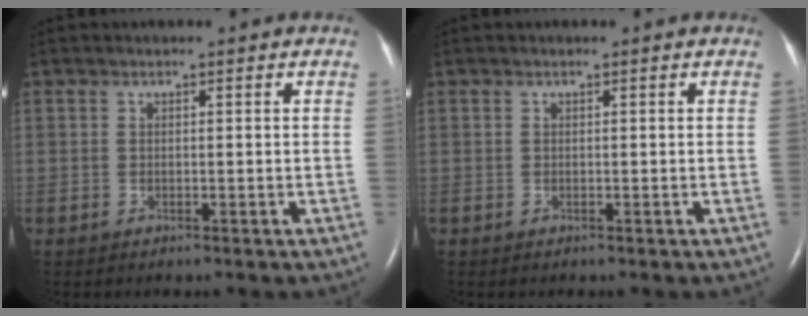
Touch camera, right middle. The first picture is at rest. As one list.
[{"total": 0.0}]